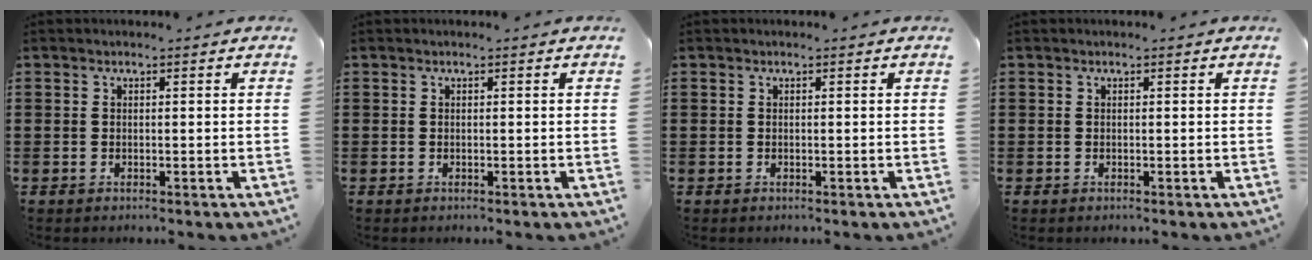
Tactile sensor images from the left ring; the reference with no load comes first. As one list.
[{"total": 0.0}, {"total": 0.0}, {"total": 0.0}]